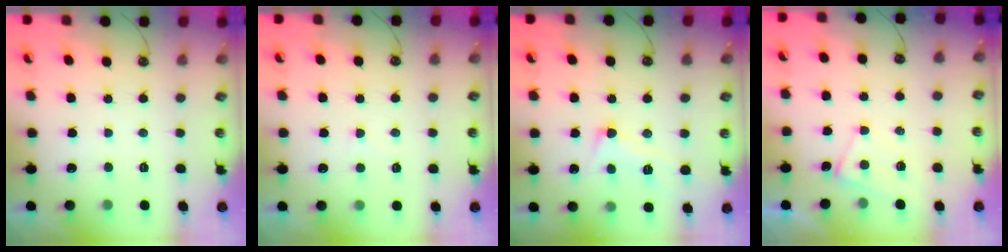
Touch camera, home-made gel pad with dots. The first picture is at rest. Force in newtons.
{"total": 2.5, "press": 2.3, "slide": 0.8}
{"total": 1.6, "press": 1.5, "slide": 0.7}
{"total": 2.1, "press": 2.0, "slide": 0.3}